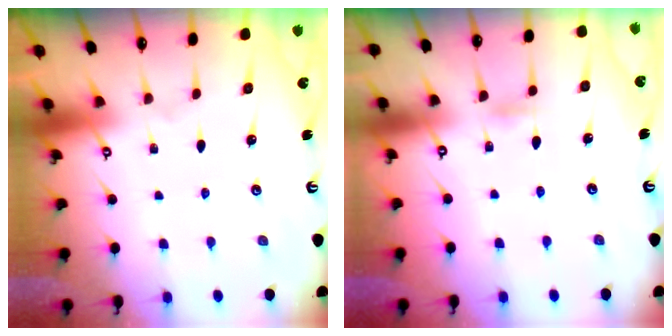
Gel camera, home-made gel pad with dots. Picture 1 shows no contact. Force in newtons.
{"total": 4.9, "press": 4.9, "slide": 0.5}